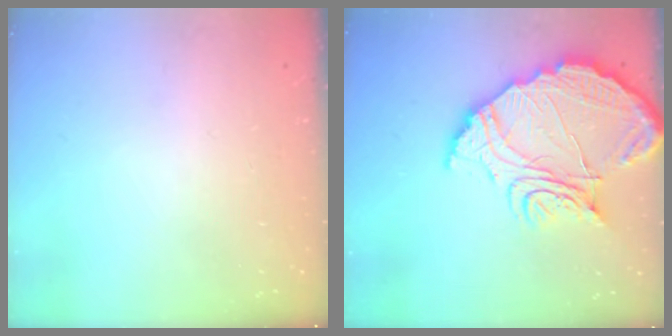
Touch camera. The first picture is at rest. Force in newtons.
{"total": 19.5, "press": 19.4, "slide": 2.1}